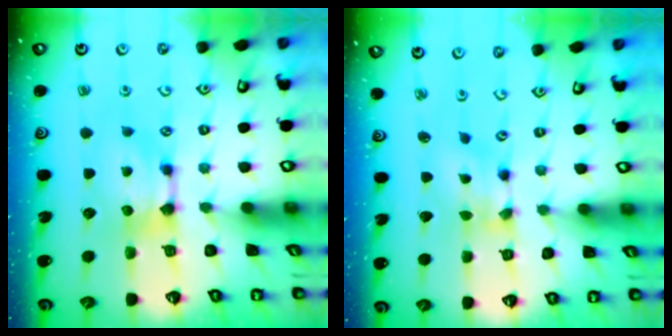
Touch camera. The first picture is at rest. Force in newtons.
{"total": 2.0, "press": 1.2, "slide": 1.5}